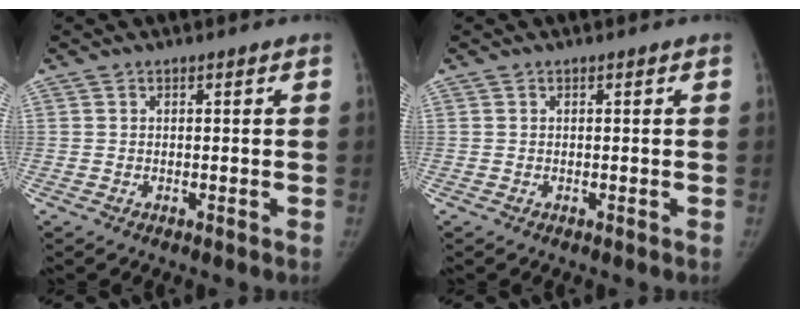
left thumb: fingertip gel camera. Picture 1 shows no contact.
{"total": 0.0}